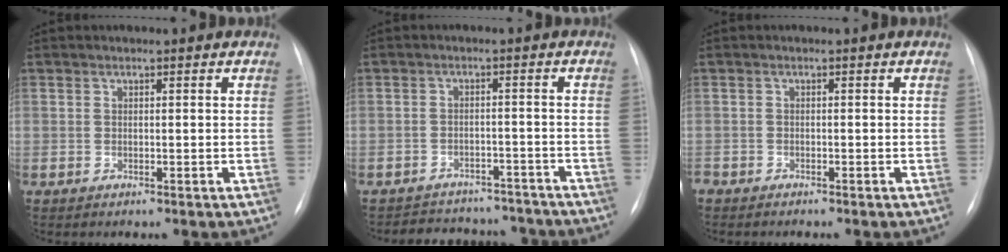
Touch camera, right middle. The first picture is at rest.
{"total": 11.4, "force": [-10.5, 4.2, 1.7], "torque": [-0.022, 0.021, -0.129]}
{"total": 2.0, "force": [-1.8, 0.6, 0.5], "torque": [-0.008, -0.004, -0.028]}